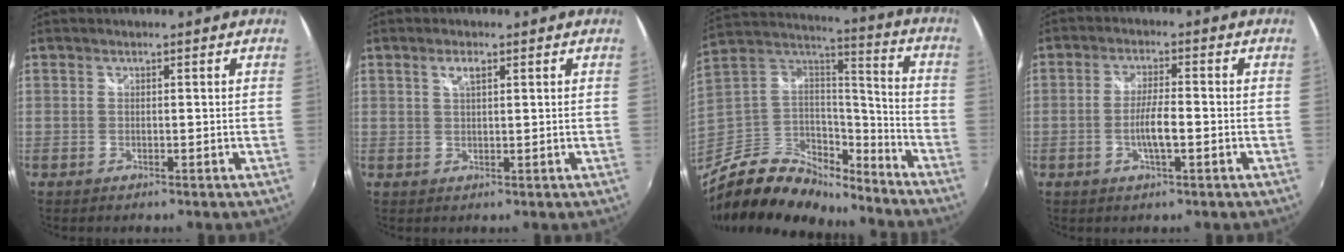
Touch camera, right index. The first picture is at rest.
{"total": 2.2, "force": [1.1, 0.7, 1.8], "torque": [-0.031, 0.003, 0.018]}
{"total": 20.3, "force": [-15.2, 9.8, 9.3], "torque": [-0.213, 0.027, -0.256]}
{"total": 4.9, "force": [-1.3, 0.8, 4.6], "torque": [-0.091, 0.002, -0.022]}